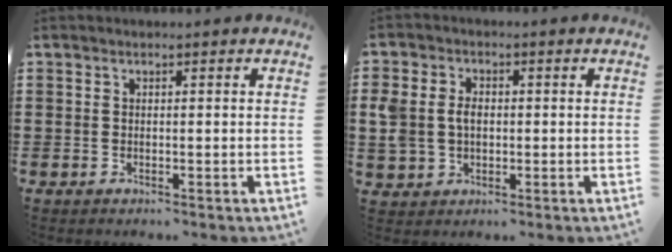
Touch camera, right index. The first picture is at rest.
{"total": 4.4, "force": [0.1, 3.5, 2.7], "torque": [-0.076, 0.008, -0.006]}